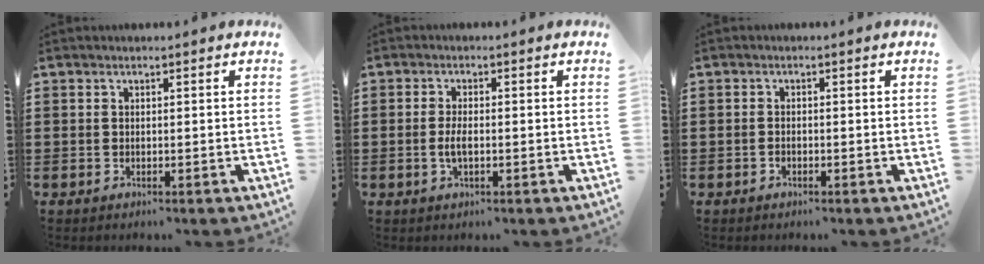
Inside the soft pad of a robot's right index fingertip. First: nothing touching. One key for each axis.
{"total": 2.6, "fx": -0.4, "fy": 0.9, "fz": 2.4, "tx": -0.058, "ty": -0.005, "tz": -0.013}
{"total": 0.6, "fx": -0.4, "fy": 0.3, "fz": 0.4, "tx": -0.011, "ty": -0.005, "tz": -0.006}